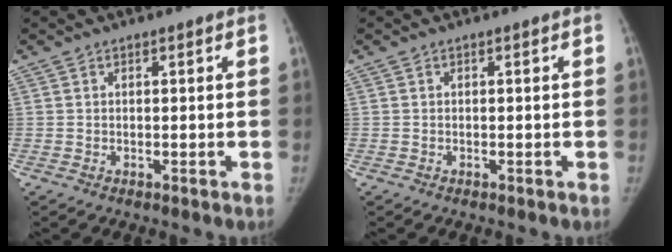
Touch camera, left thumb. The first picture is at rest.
{"total": 0.0}